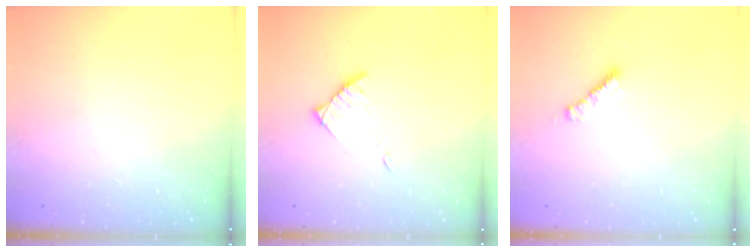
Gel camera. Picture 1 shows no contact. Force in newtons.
{"total": 4.2, "press": 4.1, "slide": 0.6}
{"total": 2.3, "press": 2.3, "slide": 0.4}